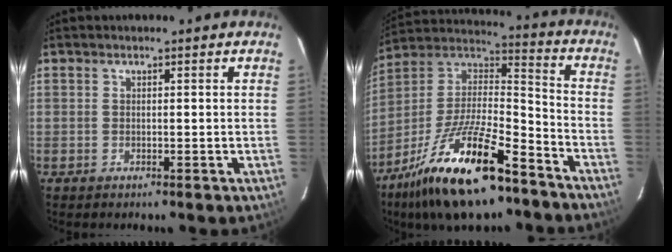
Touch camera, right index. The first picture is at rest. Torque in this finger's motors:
{"motor_torque": [1.72, -0.42, 1.05, 0.21]}